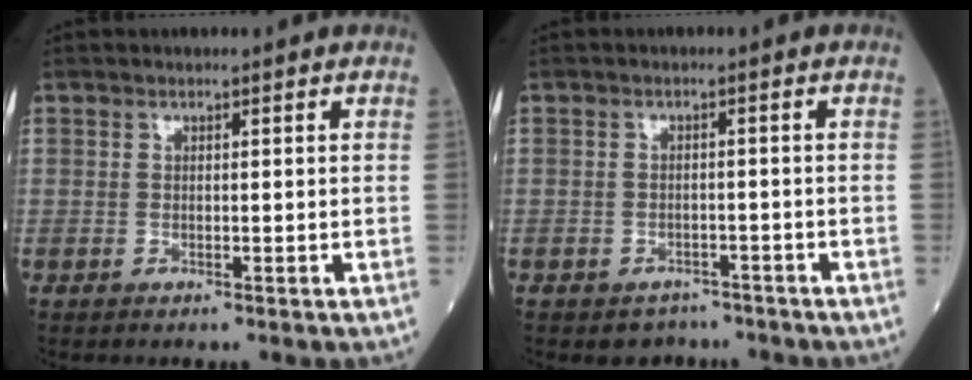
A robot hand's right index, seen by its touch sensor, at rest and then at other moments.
{"total": 3.5, "force": [-2.7, 2.1, 0.0], "torque": [0.003, 0.008, -0.037]}